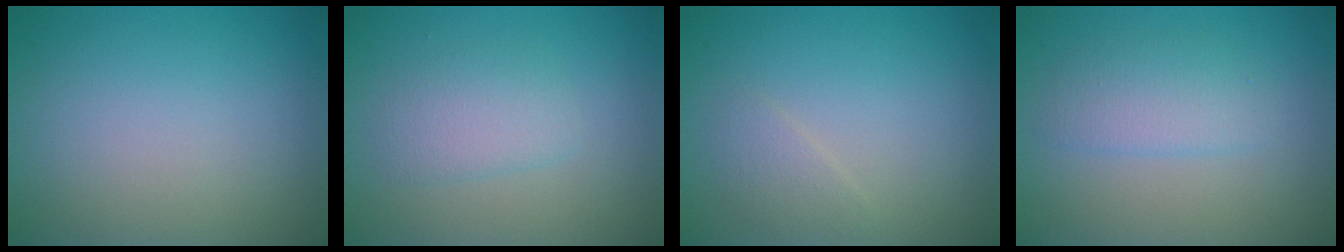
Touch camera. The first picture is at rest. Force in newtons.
{"total": 2.2, "press": 2.2, "slide": 0.1}
{"total": 1.3, "press": 1.3, "slide": 0.1}
{"total": 2.4, "press": 2.4, "slide": 0.0}